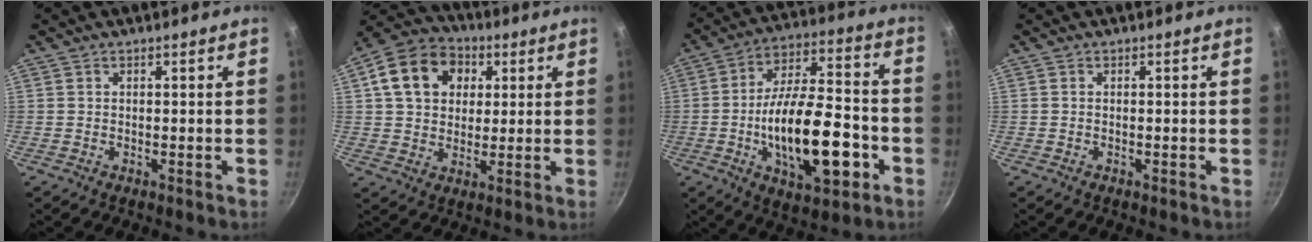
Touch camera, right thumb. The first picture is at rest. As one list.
[{"total": 14.5, "force": [4.1, 11.4, 8.0], "torque": [-0.119, 0.018, 0.055]}, {"total": 21.3, "force": [-5.7, 9.2, 18.4], "torque": [-0.282, 0.040, -0.088]}, {"total": 0.0}]